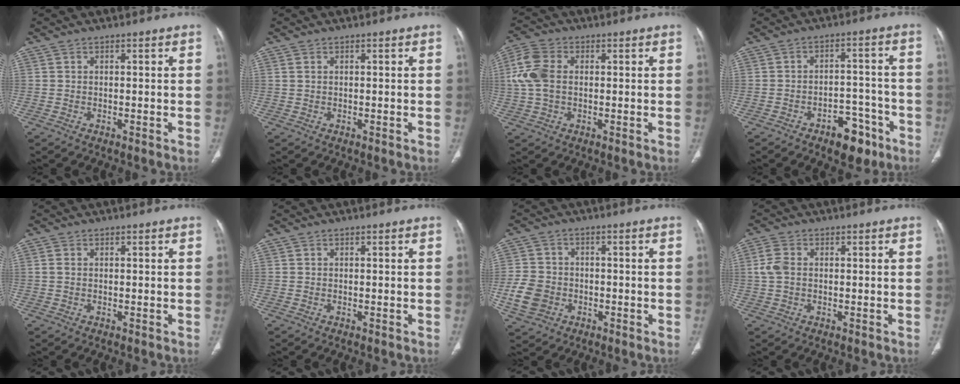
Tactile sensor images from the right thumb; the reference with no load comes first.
{"total": 0.9, "force": [0.4, 0.5, 0.5], "torque": [-0.014, 0.004, 0.011]}
{"total": 8.3, "force": [0.8, 5.6, 6.0], "torque": [-0.146, 0.017, 0.017]}
{"total": 8.5, "force": [-5.1, 4.8, 4.9], "torque": [-0.037, 0.039, -0.069]}
{"total": 1.4, "force": [0.3, 0.9, 1.0], "torque": [-0.028, 0.004, 0.009]}
{"total": 0.0}
{"total": 7.9, "force": [-2.1, 6.5, 3.8], "torque": [-0.069, 0.012, -0.035]}
{"total": 4.0, "force": [0.4, 2.7, 2.9], "torque": [-0.077, 0.008, 0.006]}